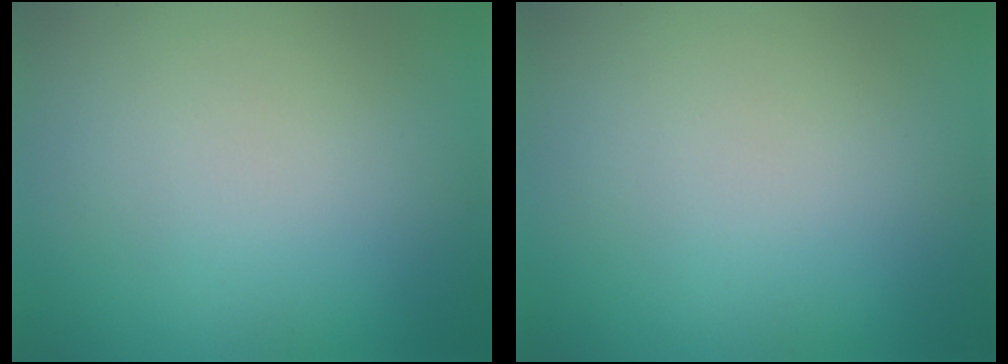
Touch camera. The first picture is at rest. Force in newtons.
{"total": 0.0}